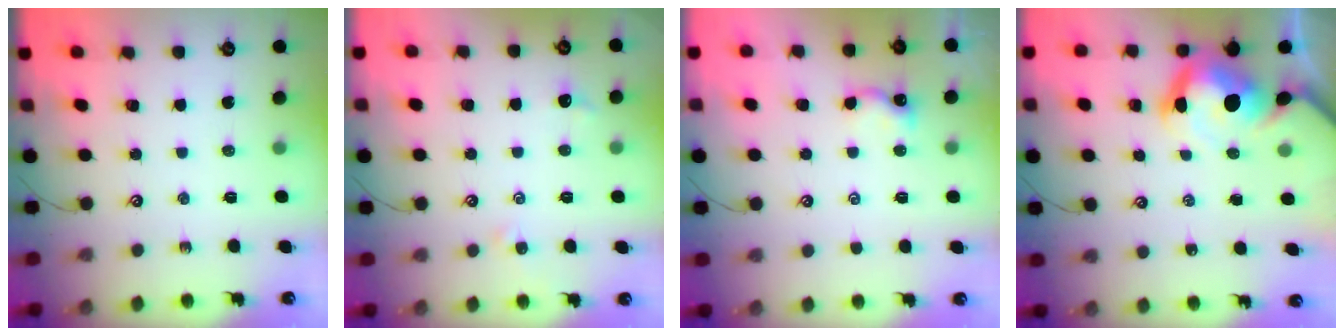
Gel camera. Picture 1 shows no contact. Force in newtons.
{"total": 1.1, "press": 1.0, "slide": 0.5}
{"total": 1.0, "press": 1.0, "slide": 0.2}
{"total": 12.4, "press": 12.4, "slide": 1.3}